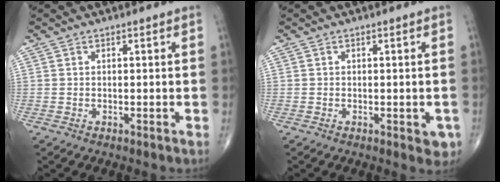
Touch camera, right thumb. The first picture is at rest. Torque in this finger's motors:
{"motor_torque": [-0.23, 0.08, -0.10, -0.01, 0.01]}